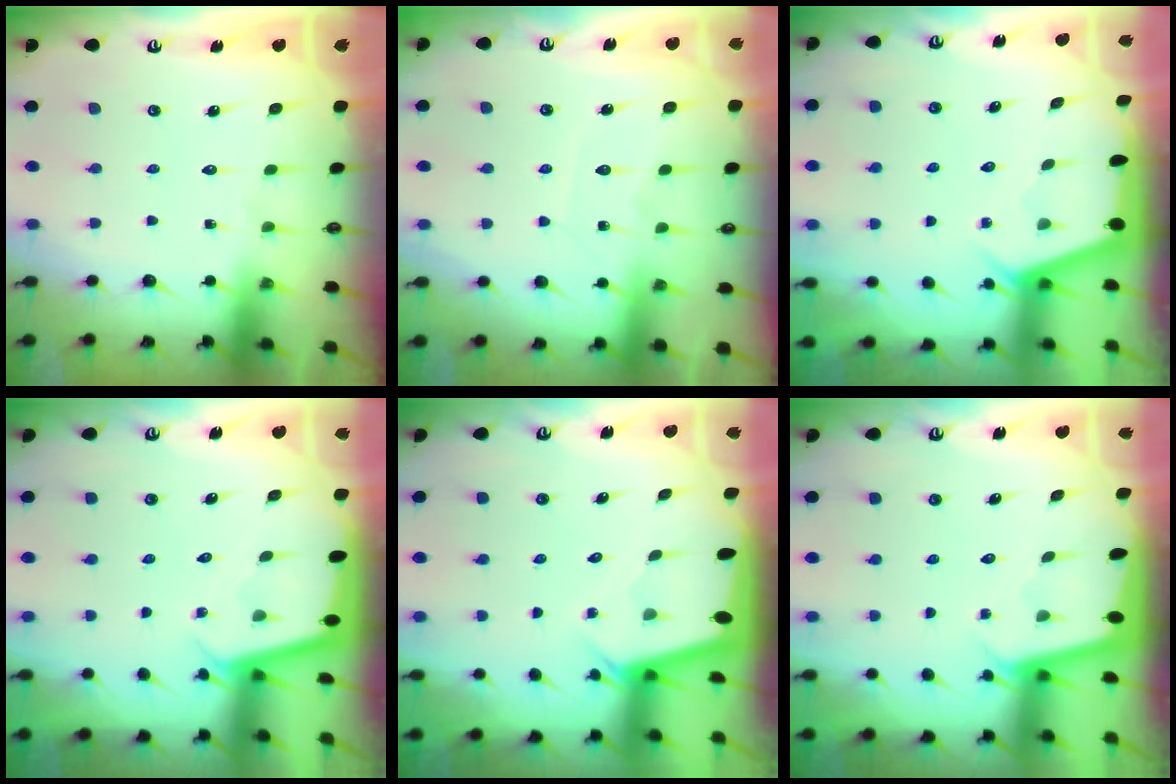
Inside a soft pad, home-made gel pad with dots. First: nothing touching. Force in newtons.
{"total": 7.1, "press": 7.1, "slide": 0.8}
{"total": 2.3, "press": 2.3, "slide": 0.3}
{"total": 1.8, "press": 1.8, "slide": 0.1}
{"total": 2.2, "press": 2.2, "slide": 0.1}
{"total": 1.9, "press": 1.9, "slide": 0.1}